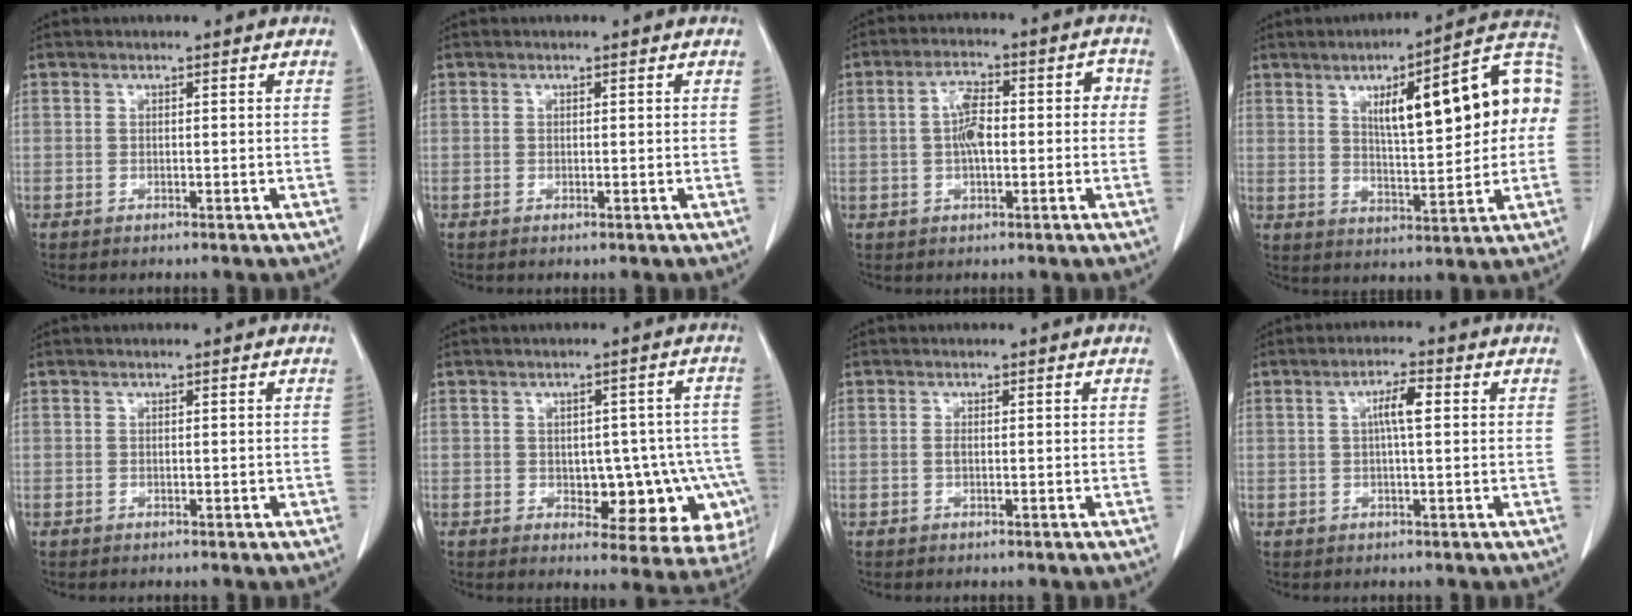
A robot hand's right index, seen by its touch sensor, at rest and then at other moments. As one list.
[{"total": 0.0}, {"total": 7.2, "force": [0.0, 3.0, 6.5], "torque": [-0.107, 0.031, -0.001]}, {"total": 18.9, "force": [3.8, 4.6, 17.9], "torque": [-0.251, 0.037, 0.054]}, {"total": 0.6, "force": [-0.1, 0.4, 0.5], "torque": [-0.006, 0.001, 0.000]}, {"total": 13.0, "force": [-3.6, 7.0, 10.3], "torque": [-0.079, 0.025, -0.032]}, {"total": 0.6, "force": [-0.1, 0.1, 0.6], "torque": [-0.015, 0.000, -0.001]}, {"total": 3.8, "force": [0.7, 0.5, 3.7], "torque": [-0.067, 0.007, 0.010]}]